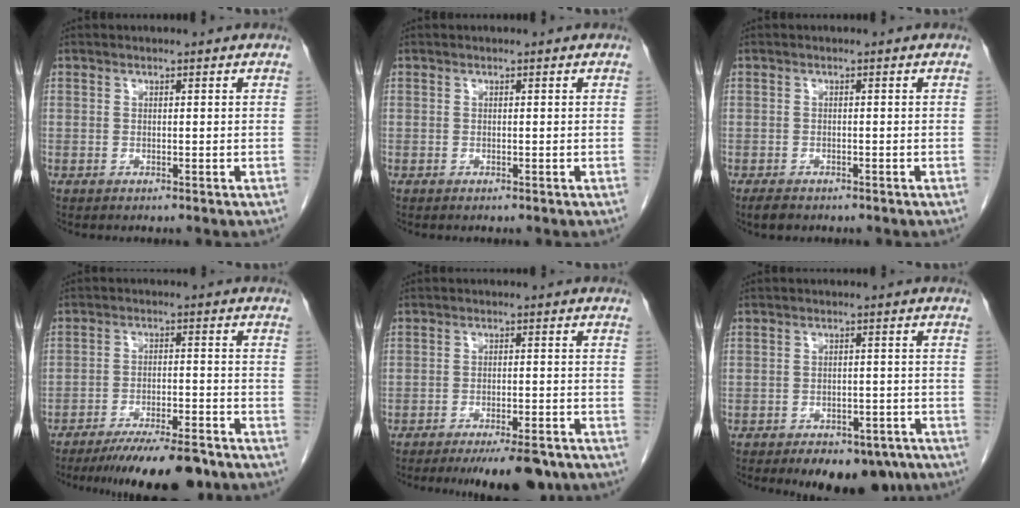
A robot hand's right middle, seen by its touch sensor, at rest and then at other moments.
{"total": 0.0}
{"total": 2.2, "force": [-1.7, 0.9, 1.0], "torque": [-0.024, -0.004, -0.022]}
{"total": 12.7, "force": [-10.6, 1.9, 6.8], "torque": [-0.096, -0.009, -0.163]}
{"total": 9.7, "force": [-8.0, 2.0, 5.0], "torque": [-0.060, -0.012, -0.112]}
{"total": 10.9, "force": [-8.0, 5.4, 5.2], "torque": [-0.062, 0.006, -0.104]}